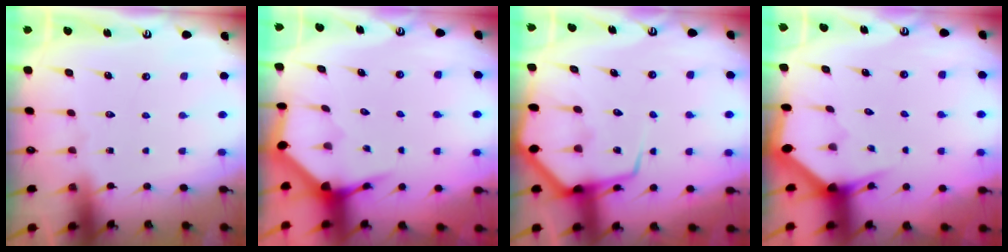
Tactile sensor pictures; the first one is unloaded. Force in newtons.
{"total": 3.9, "press": 3.9, "slide": 0.5}
{"total": 10.9, "press": 10.8, "slide": 1.1}
{"total": 3.0, "press": 3.0, "slide": 0.1}